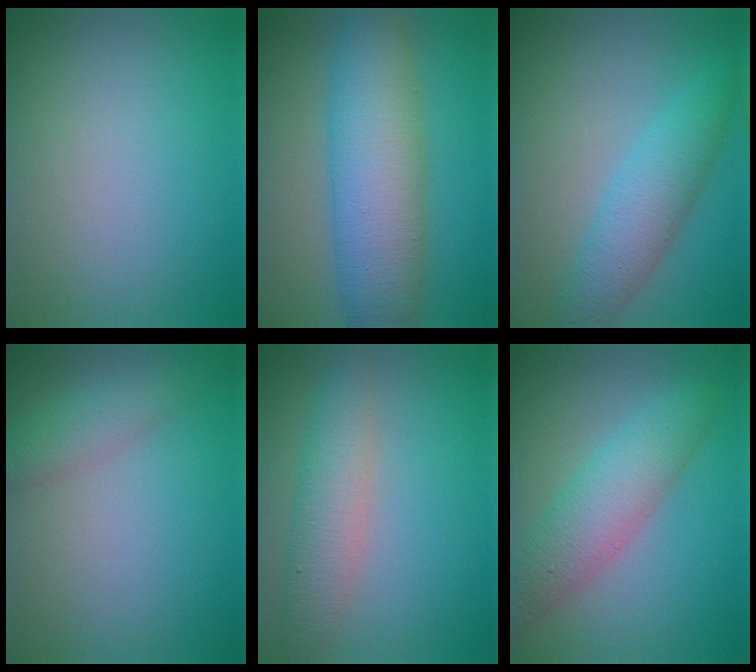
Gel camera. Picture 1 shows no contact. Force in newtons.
{"total": 8.6, "press": 8.6, "slide": 0.1}
{"total": 4.5, "press": 4.5, "slide": 0.1}
{"total": 2.5, "press": 2.5, "slide": 0.1}
{"total": 4.0, "press": 4.0, "slide": 0.1}
{"total": 5.1, "press": 5.1, "slide": 0.1}